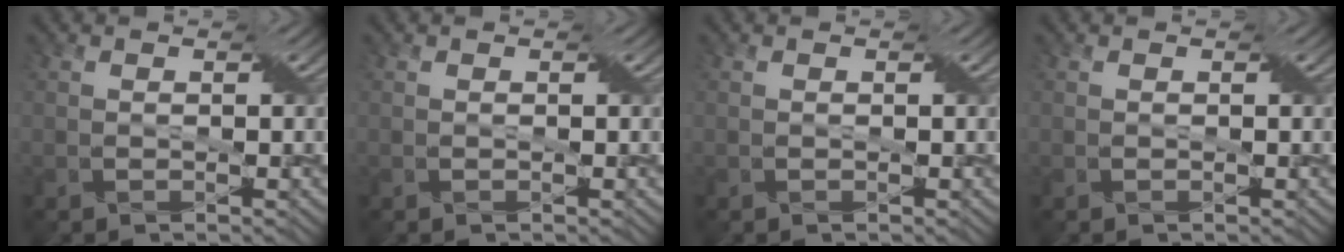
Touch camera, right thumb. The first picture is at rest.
{"total": 0.0}
{"total": 0.0}
{"total": 0.0}